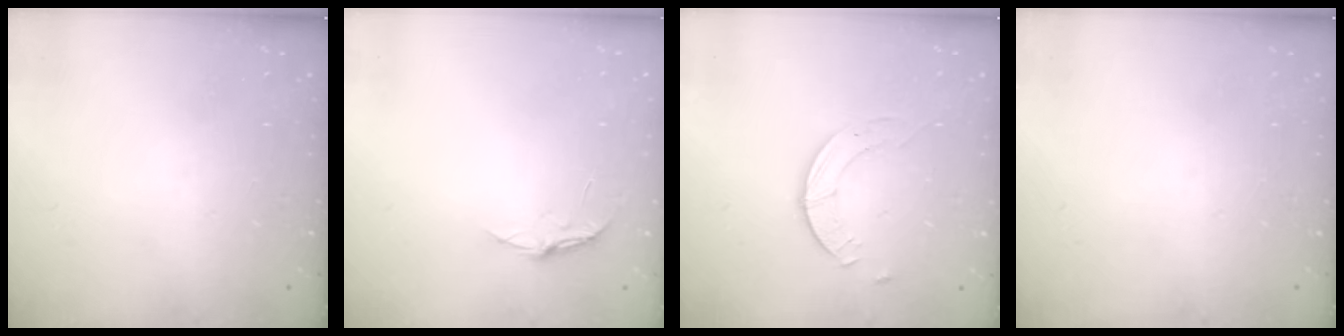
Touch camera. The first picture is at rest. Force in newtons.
{"total": 3.8, "press": 3.8, "slide": 0.3}
{"total": 2.3, "press": 2.3, "slide": 0.3}
{"total": 0.0}